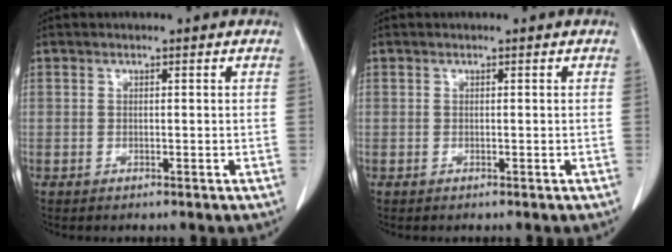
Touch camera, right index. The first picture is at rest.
{"total": 0.0}